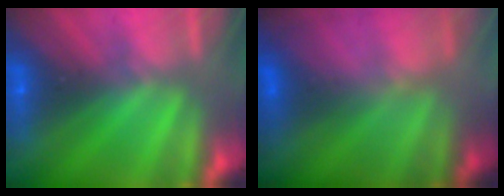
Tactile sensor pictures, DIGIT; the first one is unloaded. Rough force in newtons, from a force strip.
{"total": 8.0}